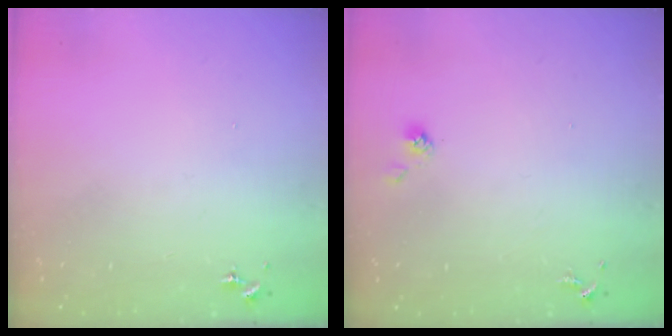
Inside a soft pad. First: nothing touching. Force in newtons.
{"total": 5.7, "press": 5.7, "slide": 0.3}